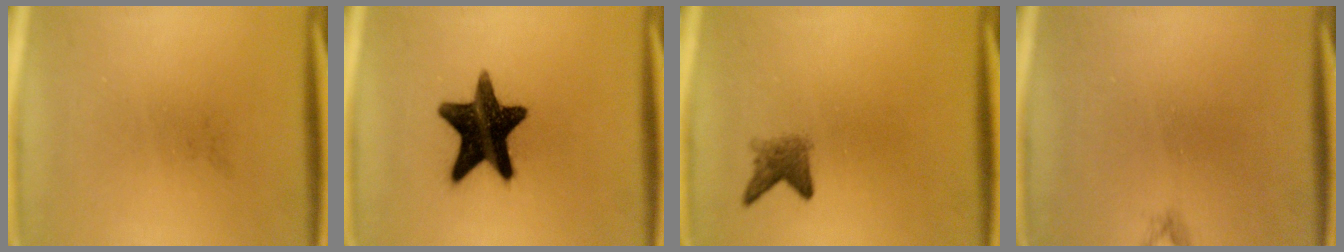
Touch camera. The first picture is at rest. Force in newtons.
{"total": 16.2}
{"total": 2.6}
{"total": 0.6}